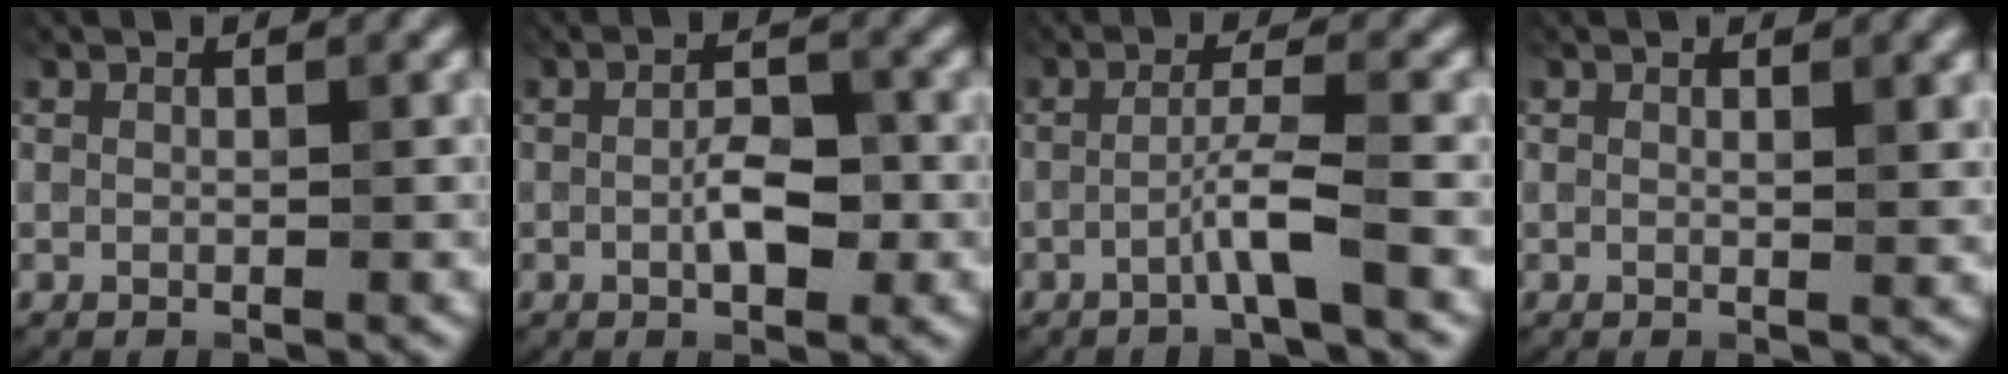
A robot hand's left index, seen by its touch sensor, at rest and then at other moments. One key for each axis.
{"total": 3.1, "fx": -0.6, "fy": 1.2, "fz": 2.7, "tx": -0.054, "ty": 0.004, "tz": -0.011}
{"total": 2.7, "fx": -1.4, "fy": -0.5, "fz": 2.3, "tx": -0.051, "ty": 0.016, "tz": -0.033}
{"total": 1.3, "fx": 0.6, "fy": 0.3, "fz": 1.1, "tx": -0.018, "ty": 0.000, "tz": 0.011}